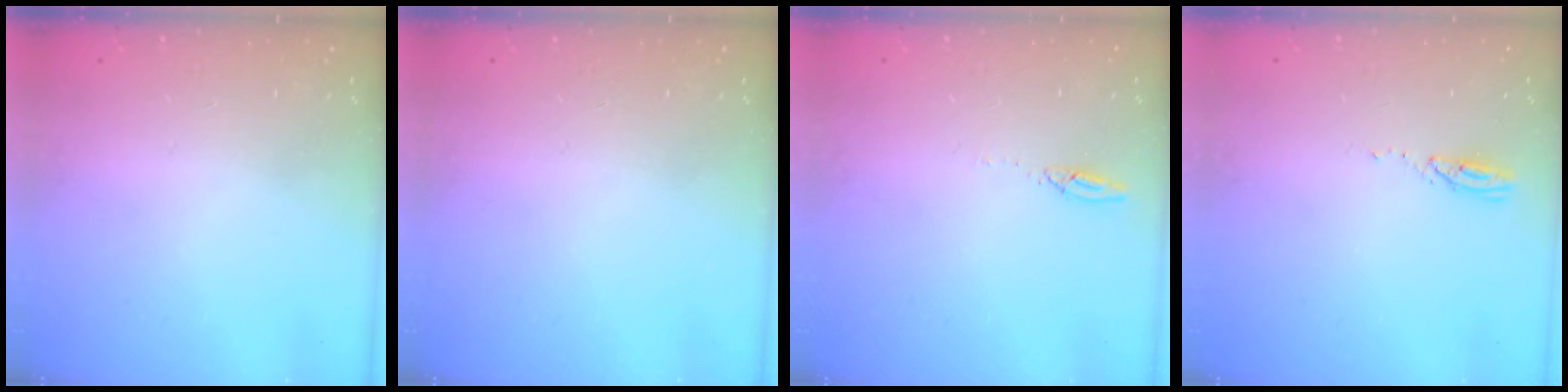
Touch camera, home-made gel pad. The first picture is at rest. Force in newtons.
{"total": 0.0}
{"total": 2.7, "press": 2.7, "slide": 0.2}
{"total": 3.0, "press": 2.9, "slide": 0.3}